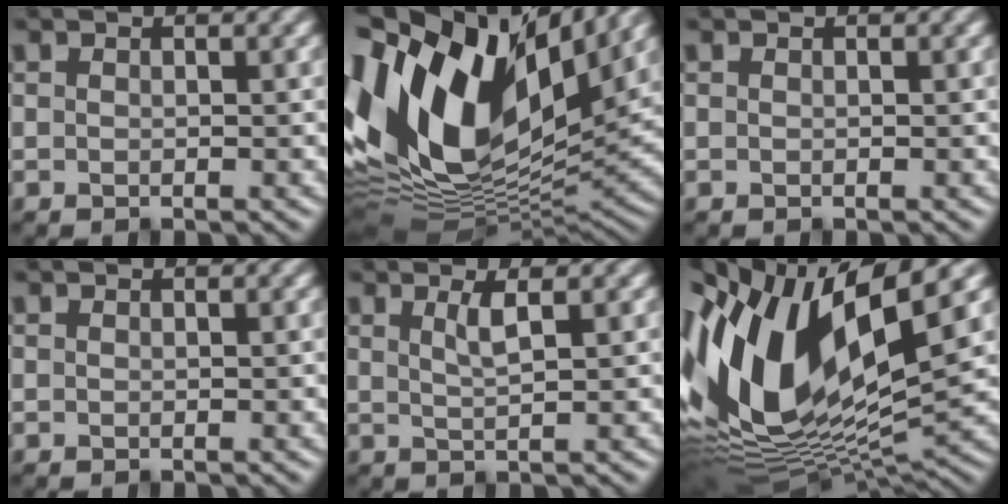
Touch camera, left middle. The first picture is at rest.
{"total": 17.6, "force": [6.8, 9.7, 13.0], "torque": [-0.280, 0.026, 0.106]}
{"total": 0.0}
{"total": 0.0}
{"total": 1.7, "force": [0.7, 0.4, 1.5], "torque": [-0.021, 0.002, 0.008]}
{"total": 17.1, "force": [2.9, 6.9, 15.4], "torque": [-0.309, -0.005, 0.049]}